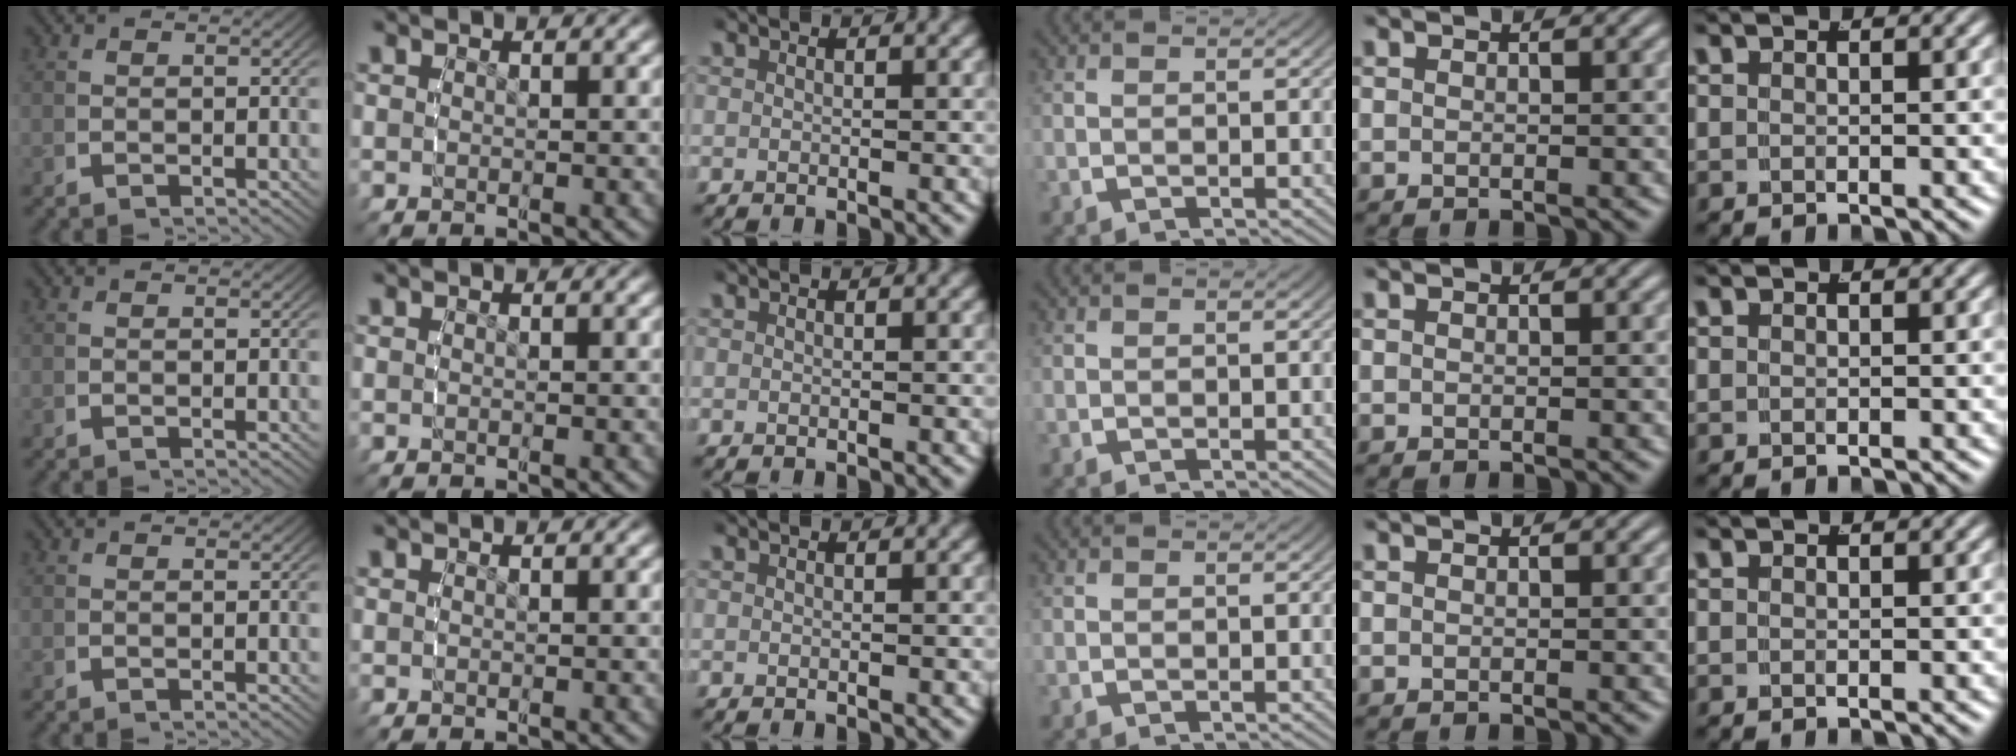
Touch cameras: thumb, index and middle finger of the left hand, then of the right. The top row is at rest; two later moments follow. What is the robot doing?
{"motion": "reach", "object": "jacket"}